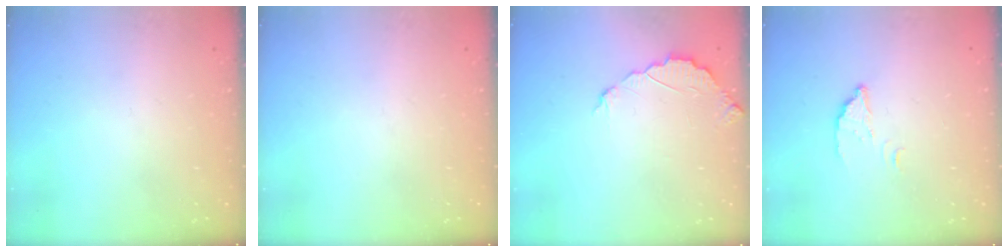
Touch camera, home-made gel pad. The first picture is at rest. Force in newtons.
{"total": 0.0}
{"total": 3.7, "press": 3.7, "slide": 0.3}
{"total": 2.7, "press": 2.7, "slide": 0.3}